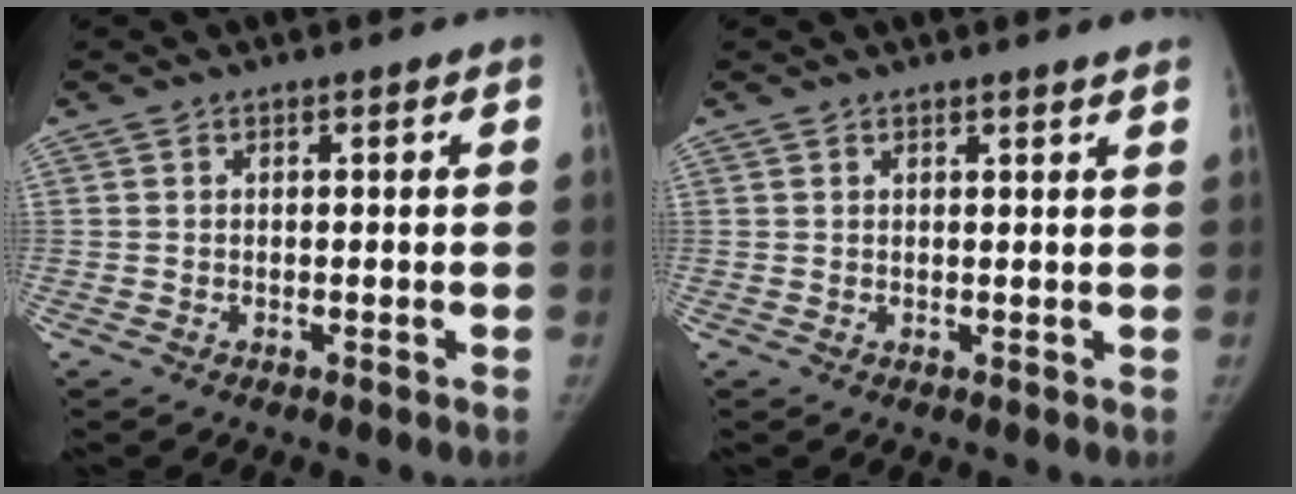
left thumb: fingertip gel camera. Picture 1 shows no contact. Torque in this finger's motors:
{"motor_torque": [0.11, 0.01, -0.22, 0.38, -0.03]}